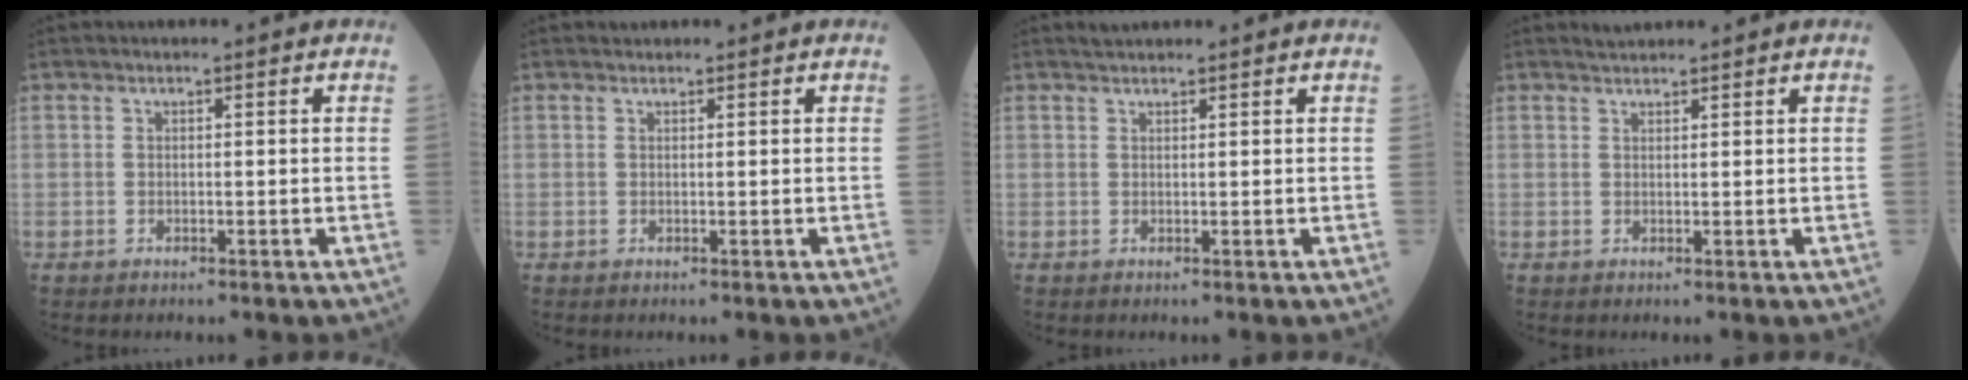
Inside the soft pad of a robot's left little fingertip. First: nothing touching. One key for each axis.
{"total": 0.5, "fx": 0.5, "fy": 0.2, "fz": 0.0, "tx": -0.008, "ty": 0.006, "tz": 0.009}
{"total": 1.5, "fx": 1.4, "fy": 0.3, "fz": 0.4, "tx": -0.011, "ty": 0.016, "tz": 0.028}
{"total": 1.4, "fx": 1.4, "fy": 0.1, "fz": 0.1, "tx": -0.009, "ty": 0.011, "tz": 0.029}